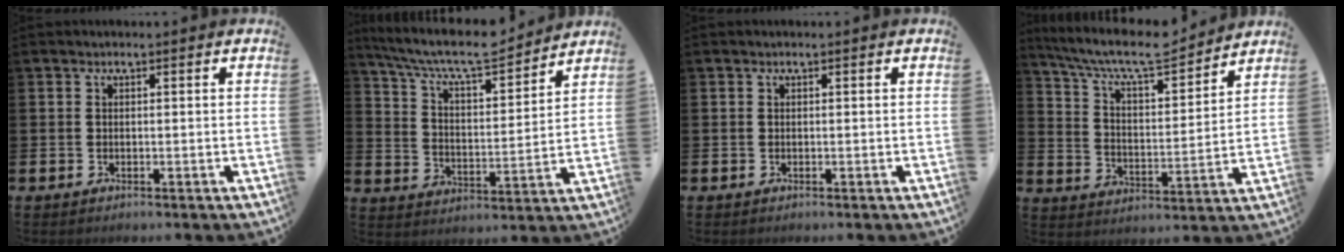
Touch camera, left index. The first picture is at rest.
{"total": 8.7, "force": [8.0, 1.4, 3.1], "torque": [-0.099, -0.052, 0.137]}
{"total": 0.0}
{"total": 8.9, "force": [8.1, 1.6, 3.4], "torque": [-0.096, -0.053, 0.137]}